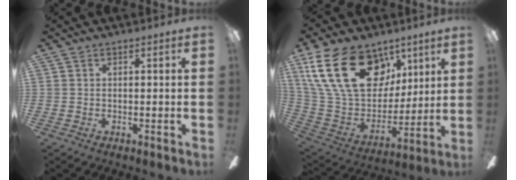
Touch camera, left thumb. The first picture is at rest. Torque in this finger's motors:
{"motor_torque": [0.76, 0.39, 1.52, -1.25, 0.34]}